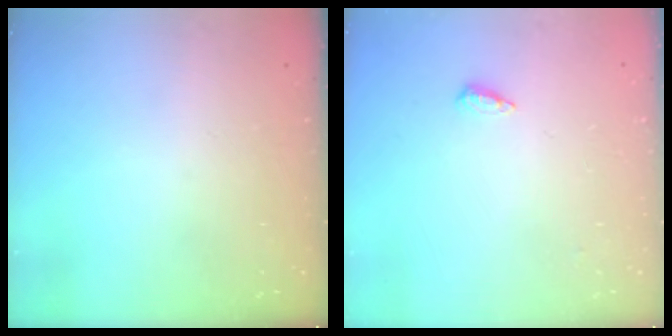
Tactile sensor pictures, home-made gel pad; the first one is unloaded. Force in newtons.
{"total": 3.9, "press": 3.8, "slide": 0.6}